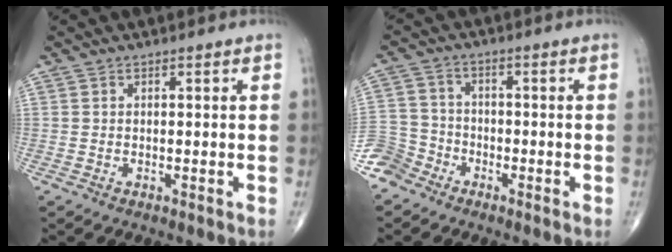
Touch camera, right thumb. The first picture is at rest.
{"total": 6.3, "force": [-4.7, 4.2, 0.5], "torque": [0.007, 0.025, -0.106]}